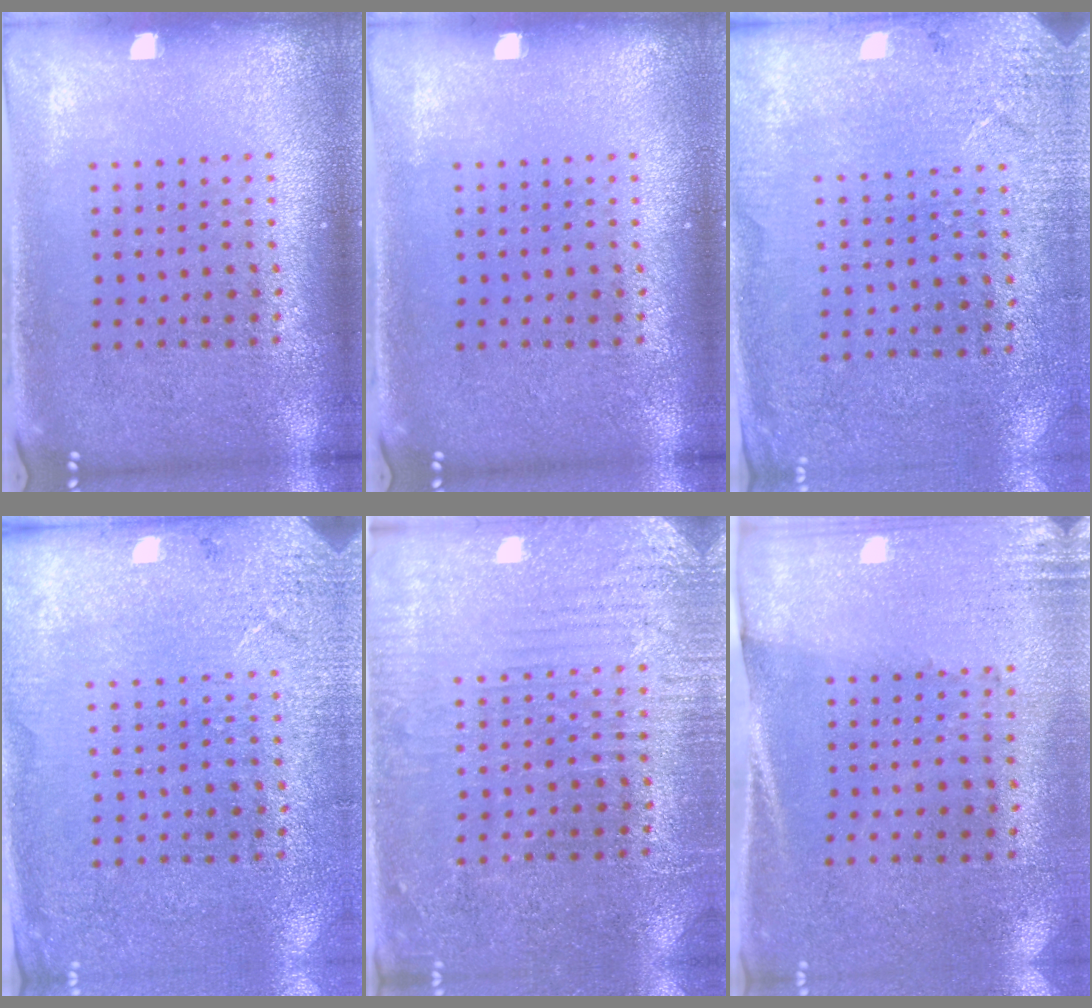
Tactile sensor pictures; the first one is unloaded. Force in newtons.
{"total": 0.0}
{"total": 2.6, "press": 2.5, "slide": 0.7}
{"total": 2.6, "press": 2.3, "slide": 1.0}
{"total": 2.9, "press": 2.8, "slide": 0.6}
{"total": 2.7, "press": 2.4, "slide": 1.4}